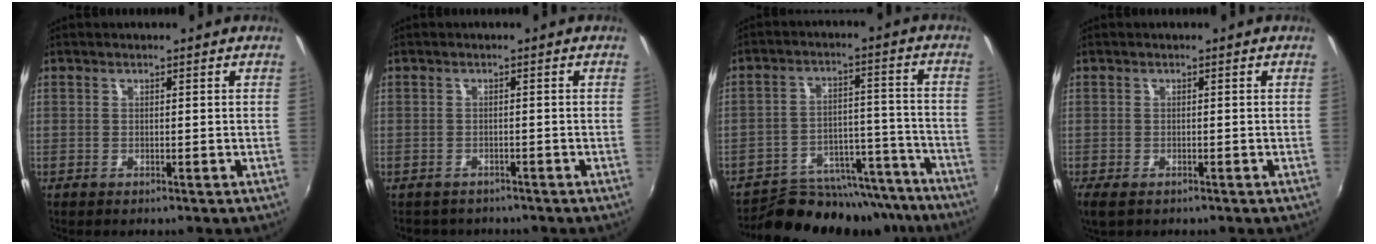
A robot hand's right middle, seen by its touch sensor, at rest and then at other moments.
{"total": 3.0, "force": [-2.5, 1.5, 0.4], "torque": [-0.016, -0.009, -0.035]}
{"total": 18.2, "force": [-16.2, 6.4, 5.4], "torque": [-0.097, 0.027, -0.212]}
{"total": 3.4, "force": [-2.3, 1.4, 2.1], "torque": [-0.044, -0.016, -0.036]}